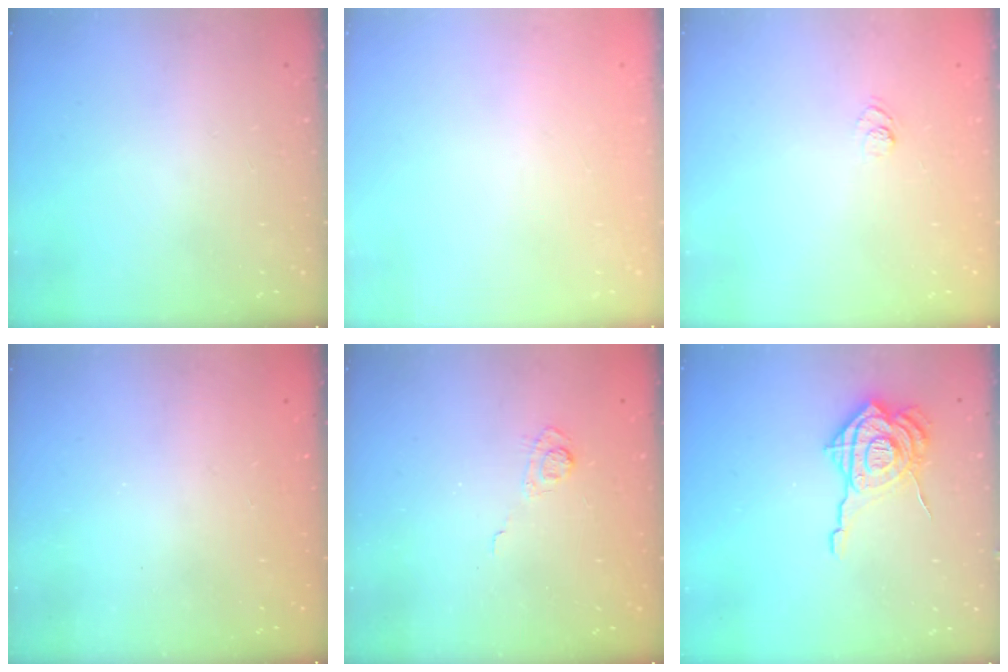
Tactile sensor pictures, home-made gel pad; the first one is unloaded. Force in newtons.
{"total": 2.7, "press": 2.6, "slide": 0.8}
{"total": 3.2, "press": 3.0, "slide": 1.0}
{"total": 2.6, "press": 2.4, "slide": 0.8}
{"total": 3.8, "press": 3.5, "slide": 1.6}
{"total": 16.2, "press": 16.1, "slide": 1.7}